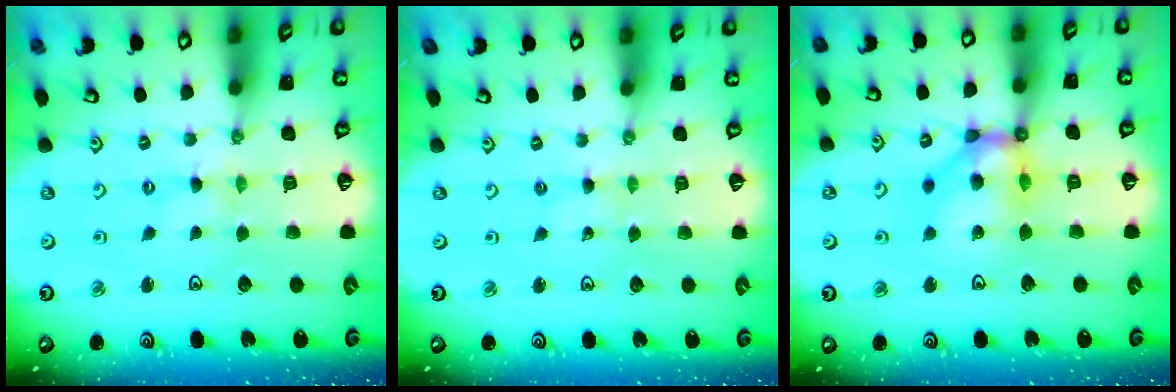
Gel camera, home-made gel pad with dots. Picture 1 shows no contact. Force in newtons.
{"total": 1.0, "press": 1.0, "slide": 0.2}
{"total": 12.7, "press": 12.6, "slide": 1.4}